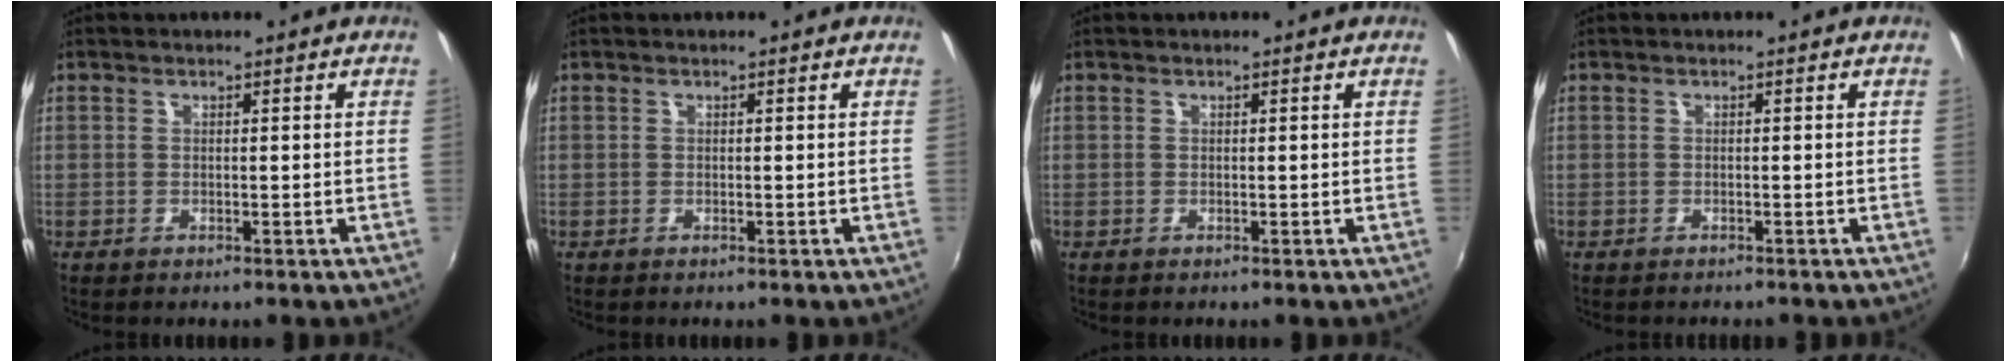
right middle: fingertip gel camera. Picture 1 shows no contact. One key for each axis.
{"total": 0.0}
{"total": 0.0}
{"total": 1.1, "fx": -1.0, "fy": 0.3, "fz": 0.2, "tx": -0.007, "ty": -0.005, "tz": -0.015}